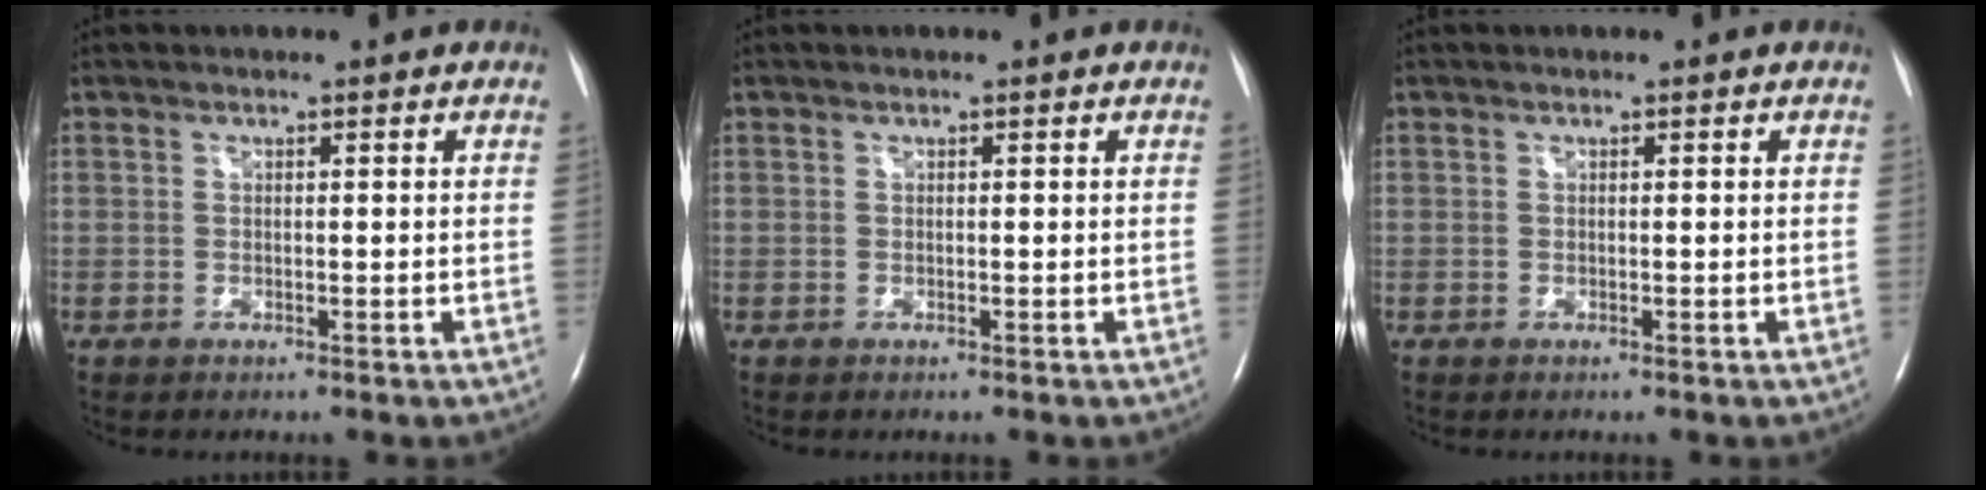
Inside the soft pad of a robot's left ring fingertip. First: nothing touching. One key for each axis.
{"total": 0.0}
{"total": 0.0}